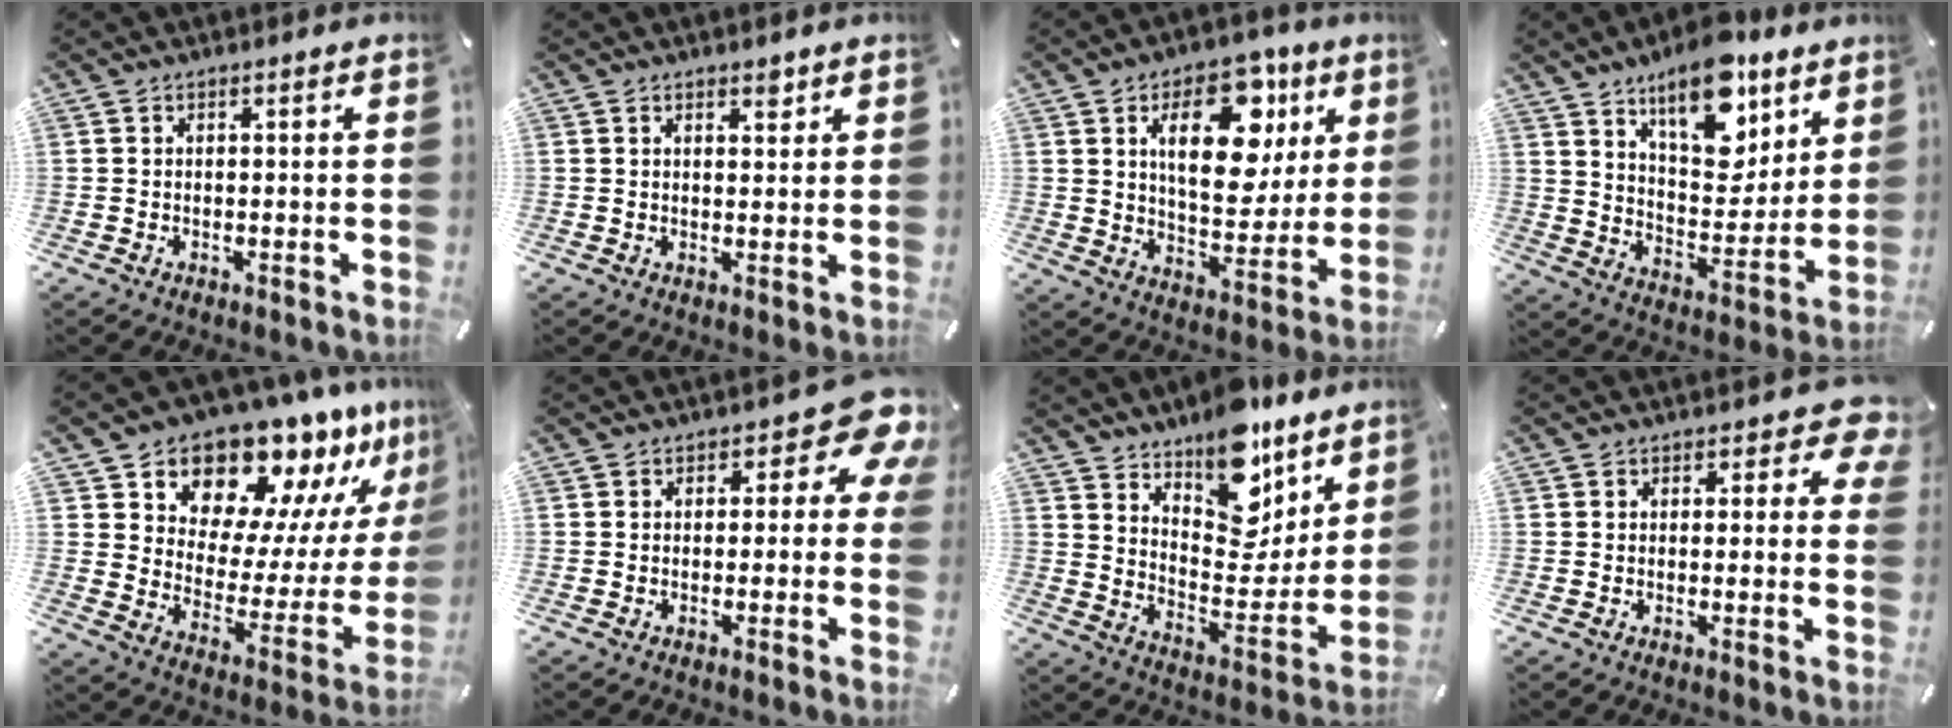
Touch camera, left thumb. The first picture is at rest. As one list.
[{"total": 2.1, "force": [1.5, 1.0, 0.9], "torque": [-0.005, -0.008, 0.024]}, {"total": 19.7, "force": [8.0, 11.1, 14.1], "torque": [-0.197, -0.023, 0.131]}, {"total": 17.2, "force": [11.9, 8.3, 9.2], "torque": [-0.138, -0.075, 0.208]}, {"total": 15.9, "force": [14.3, 6.5, 2.6], "torque": [-0.037, -0.148, 0.242]}, {"total": 8.4, "force": [2.7, 4.5, 6.6], "torque": [-0.071, -0.020, 0.042]}, {"total": 14.4, "force": [11.7, 6.8, 4.9], "torque": [-0.063, -0.112, 0.208]}, {"total": 5.8, "force": [2.8, 3.2, 3.9], "torque": [-0.034, -0.015, 0.041]}]